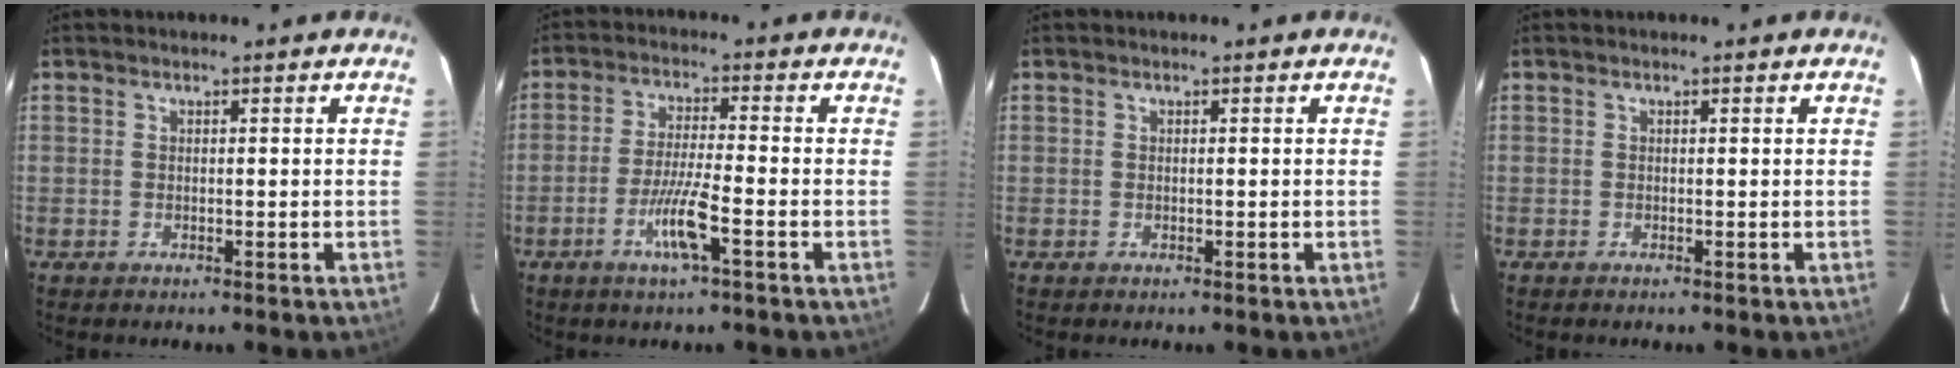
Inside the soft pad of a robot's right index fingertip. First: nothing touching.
{"total": 6.8, "force": [-3.0, 0.0, 6.1], "torque": [-0.120, -0.009, -0.057]}
{"total": 0.0}
{"total": 0.0}